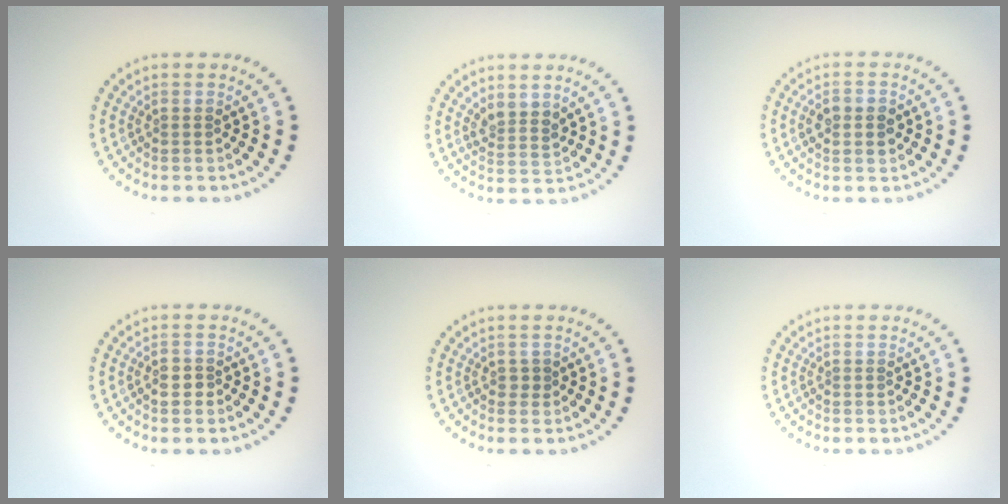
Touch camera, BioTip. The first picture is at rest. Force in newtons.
{"total": 2.2, "press": 1.8, "slide": 1.3}
{"total": 2.9, "press": 2.9, "slide": 0.1}
{"total": 1.3, "press": 1.2, "slide": 0.5}
{"total": 0.7, "press": 0.6, "slide": 0.2}
{"total": 0.0}